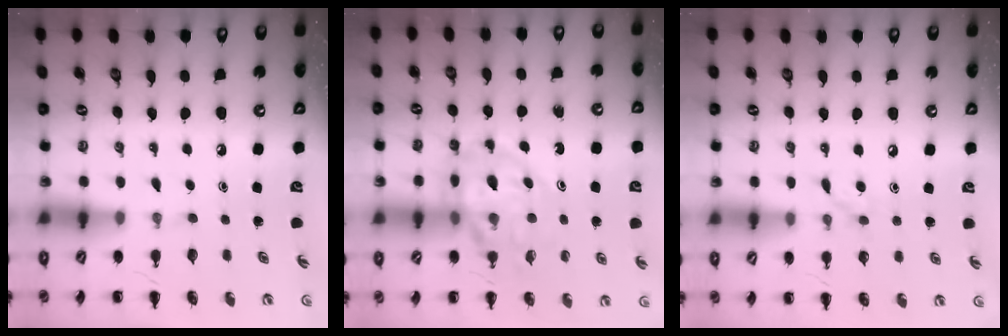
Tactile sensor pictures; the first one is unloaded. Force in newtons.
{"total": 14.7, "press": 14.3, "slide": 3.6}
{"total": 5.9, "press": 5.5, "slide": 2.0}